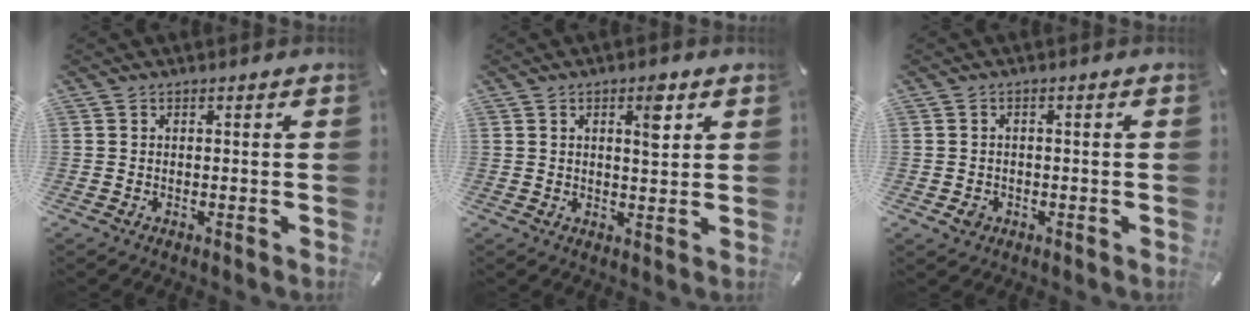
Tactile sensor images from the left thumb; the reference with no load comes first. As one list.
[{"total": 5.4, "force": [2.2, 2.0, 4.4], "torque": [-0.062, -0.008, 0.031]}, {"total": 2.6, "force": [-0.9, 2.1, 1.2], "torque": [-0.021, 0.003, -0.016]}]